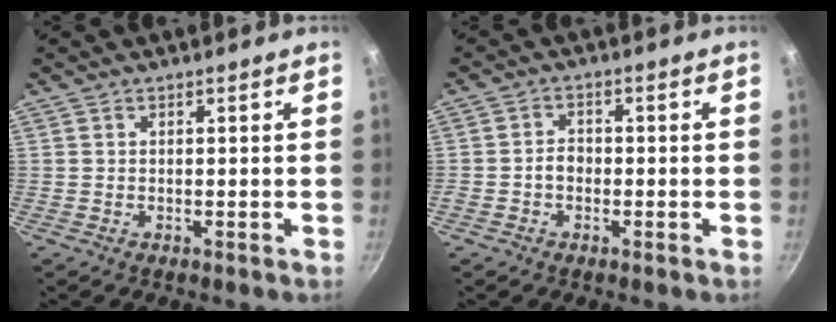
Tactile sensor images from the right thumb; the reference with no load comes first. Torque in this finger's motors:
{"motor_torque": [0.20, 0.38, 0.76, -0.06, 0.01]}